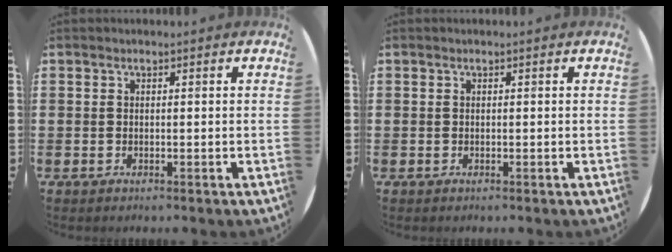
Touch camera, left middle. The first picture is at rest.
{"total": 0.0}